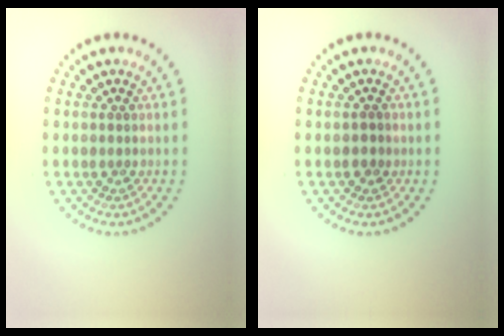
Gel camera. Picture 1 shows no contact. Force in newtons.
{"total": 0.9, "press": 0.9, "slide": 0.1}